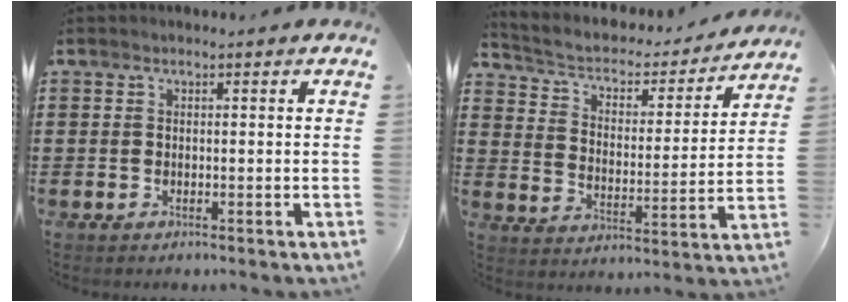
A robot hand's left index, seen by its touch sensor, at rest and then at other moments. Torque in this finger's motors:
{"motor_torque": [1.10, -1.04, 0.01, -0.12]}